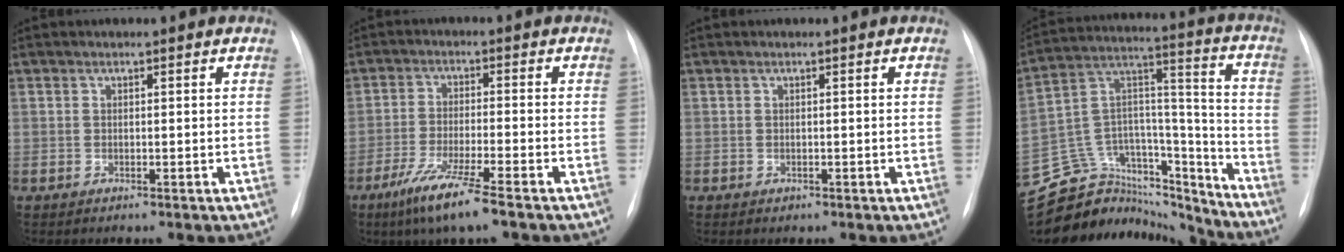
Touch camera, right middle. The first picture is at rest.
{"total": 8.3, "force": [-5.4, -0.1, 6.2], "torque": [-0.125, -0.024, -0.101]}
{"total": 0.0}
{"total": 25.0, "force": [-23.4, 7.5, 4.9], "torque": [-0.129, 0.051, -0.367]}